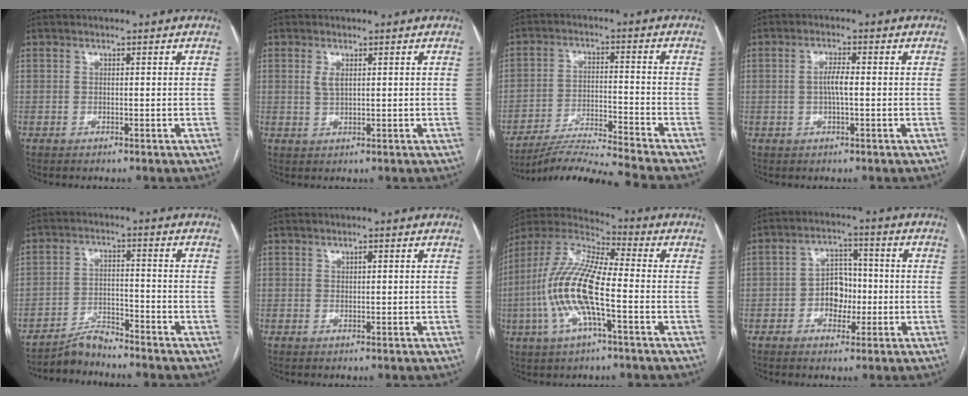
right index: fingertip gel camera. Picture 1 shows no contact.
{"total": 2.0, "force": [0.7, 0.7, 1.7], "torque": [-0.037, -0.002, 0.018]}
{"total": 12.5, "force": [-11.7, -2.7, 3.3], "torque": [-0.045, -0.012, -0.200]}
{"total": 2.9, "force": [-0.1, 0.4, 2.9], "torque": [-0.059, 0.001, 0.000]}
{"total": 4.4, "force": [-4.4, 0.1, 0.4], "torque": [-0.008, -0.013, -0.079]}
{"total": 0.8, "force": [0.4, 0.3, 0.6], "torque": [-0.011, -0.001, 0.005]}
{"total": 15.5, "force": [-3.1, 3.7, 14.7], "torque": [-0.319, 0.005, -0.063]}
{"total": 5.9, "force": [-1.2, 4.1, 4.1], "torque": [-0.069, 0.018, -0.020]}